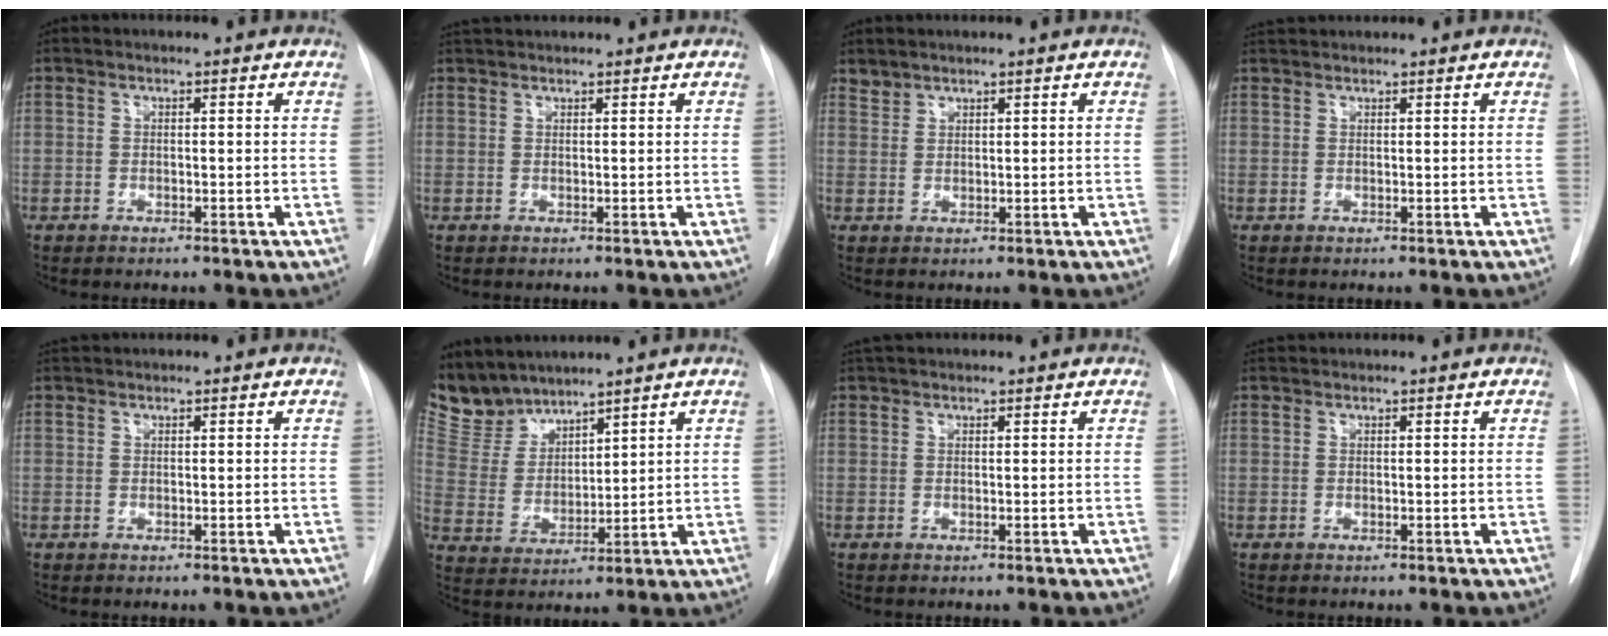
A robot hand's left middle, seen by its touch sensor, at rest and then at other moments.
{"total": 3.4, "force": [3.2, 0.5, 1.0], "torque": [-0.009, 0.035, 0.055]}
{"total": 1.5, "force": [1.4, 0.4, -0.2], "torque": [0.006, 0.005, 0.028]}
{"total": 2.7, "force": [2.6, 0.3, 0.6], "torque": [-0.005, 0.031, 0.047]}
{"total": 2.0, "force": [2.0, 0.2, 0.4], "torque": [-0.005, 0.027, 0.037]}
{"total": 7.9, "force": [7.6, 2.1, 0.7], "torque": [-0.028, 0.006, 0.172]}
{"total": 3.9, "force": [3.6, 0.9, 1.3], "torque": [-0.013, 0.038, 0.059]}
{"total": 1.7, "force": [1.7, 0.1, 0.2], "torque": [-0.004, 0.025, 0.032]}